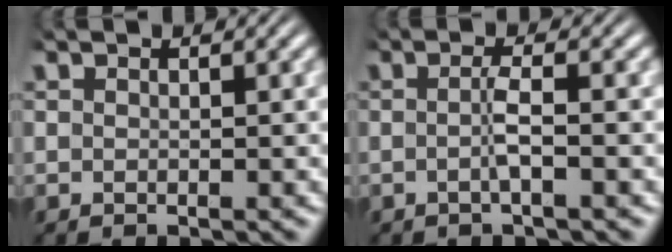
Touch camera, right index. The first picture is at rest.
{"total": 1.9, "force": [-0.8, -0.3, 1.7], "torque": [-0.032, -0.001, -0.014]}